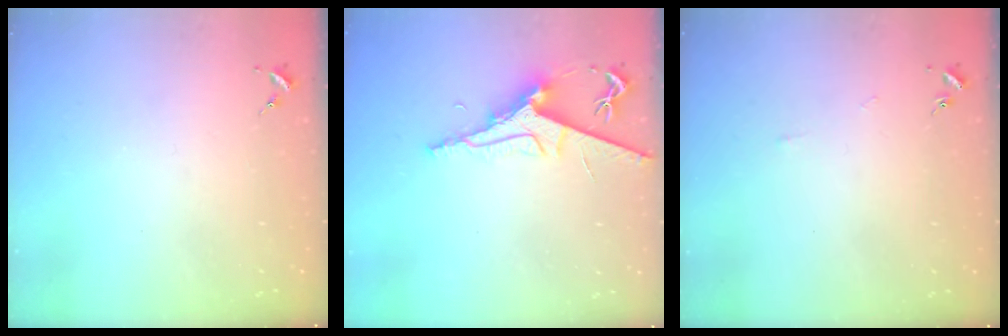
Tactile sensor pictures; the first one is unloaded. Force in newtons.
{"total": 8.6, "press": 8.6, "slide": 1.0}
{"total": 1.7, "press": 1.7, "slide": 0.3}